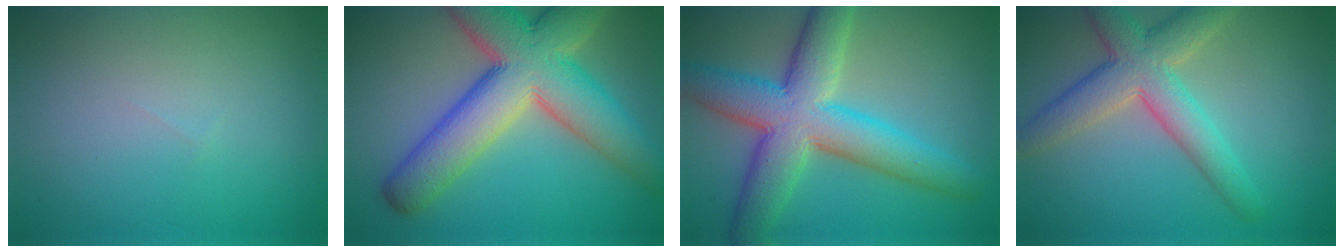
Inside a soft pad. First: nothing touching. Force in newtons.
{"total": 12.0, "press": 12.0, "slide": 0.4}
{"total": 9.7, "press": 9.7, "slide": 0.6}
{"total": 6.0, "press": 6.0, "slide": 0.4}